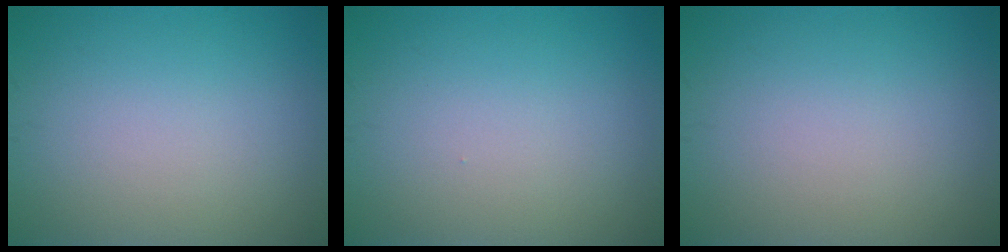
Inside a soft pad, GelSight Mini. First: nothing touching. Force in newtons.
{"total": 0.0}
{"total": 0.0}